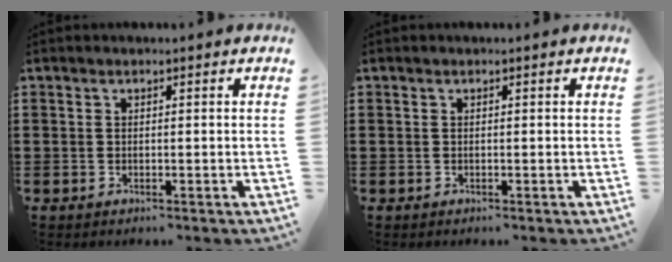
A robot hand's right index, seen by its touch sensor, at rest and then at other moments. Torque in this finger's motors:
{"motor_torque": [0.05, 0.05, 0.00, 0.00]}